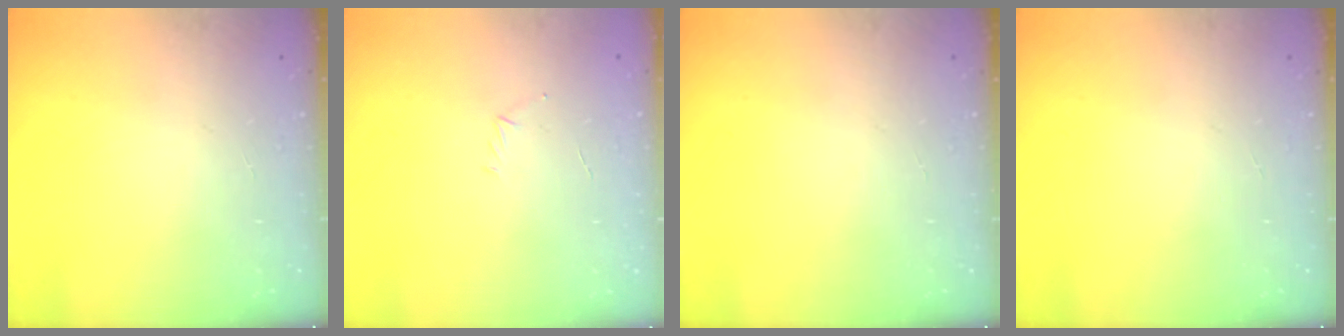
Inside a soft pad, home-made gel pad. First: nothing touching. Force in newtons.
{"total": 4.3, "press": 4.1, "slide": 1.1}
{"total": 0.0}
{"total": 0.0}